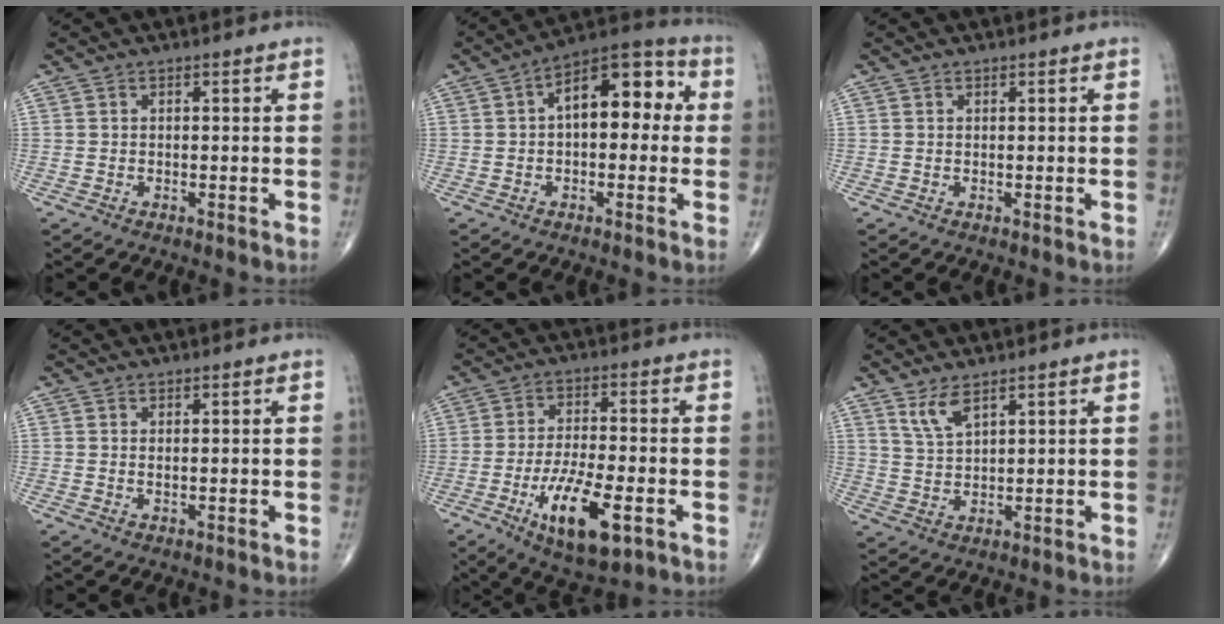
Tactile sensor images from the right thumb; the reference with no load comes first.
{"total": 13.1, "force": [1.6, 7.0, 10.9], "torque": [-0.128, 0.040, 0.010]}
{"total": 0.0}
{"total": 0.9, "force": [0.3, 0.3, 0.8], "torque": [-0.015, -0.004, 0.007]}
{"total": 13.0, "force": [-5.0, 4.5, 11.2], "torque": [-0.196, 0.004, -0.078]}
{"total": 4.6, "force": [3.2, 1.5, 3.0], "torque": [-0.059, -0.021, 0.069]}